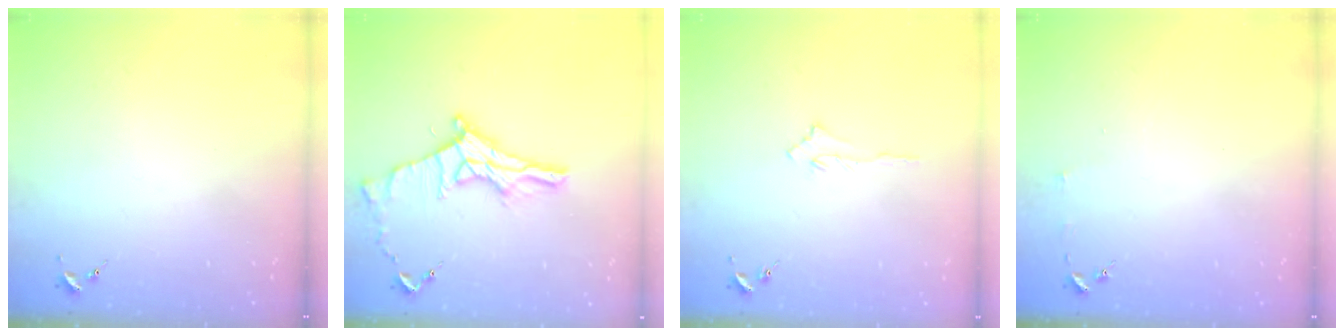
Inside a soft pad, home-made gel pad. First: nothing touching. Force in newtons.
{"total": 13.4, "press": 13.4, "slide": 0.6}
{"total": 2.9, "press": 2.9, "slide": 0.4}
{"total": 3.0, "press": 3.0, "slide": 0.3}